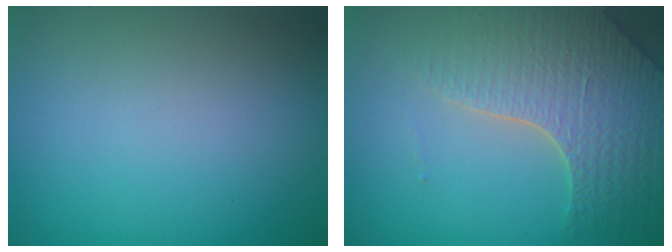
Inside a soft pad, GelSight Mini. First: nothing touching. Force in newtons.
{"total": 4.7, "press": 4.4, "slide": 1.5}